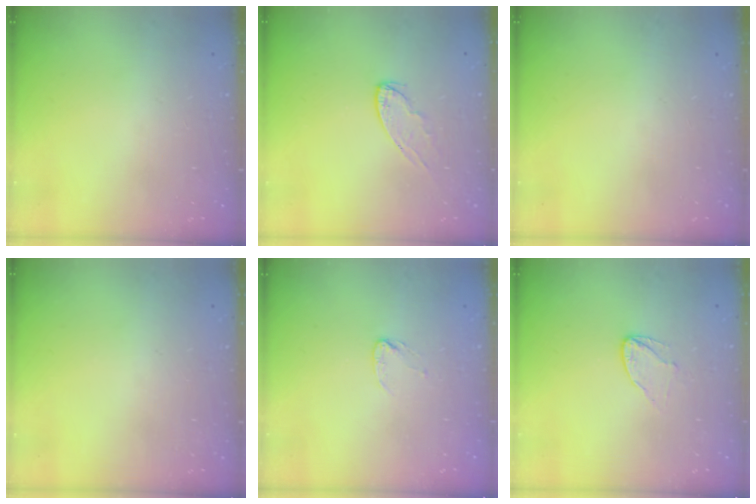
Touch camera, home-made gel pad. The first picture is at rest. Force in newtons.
{"total": 6.3, "press": 6.3, "slide": 0.8}
{"total": 0.0}
{"total": 0.0}
{"total": 2.7, "press": 2.7, "slide": 0.2}
{"total": 4.8, "press": 4.8, "slide": 0.4}